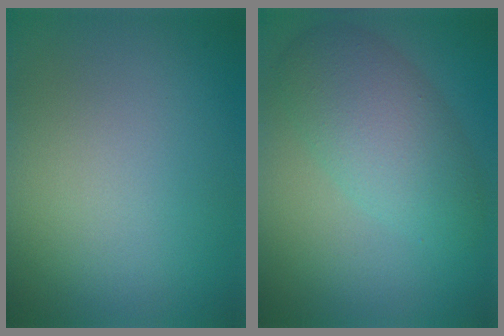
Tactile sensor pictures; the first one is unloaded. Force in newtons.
{"total": 5.4, "press": 5.4, "slide": 0.0}